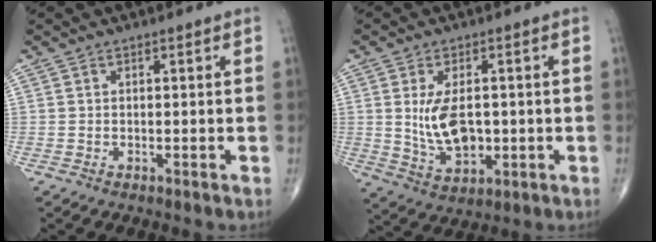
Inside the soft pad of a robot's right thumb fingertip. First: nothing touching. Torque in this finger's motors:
{"motor_torque": [0.07, 0.28, 0.14, 0.03, -0.01]}